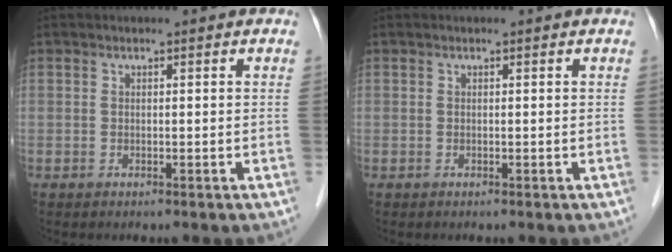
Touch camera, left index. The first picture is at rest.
{"total": 0.0}